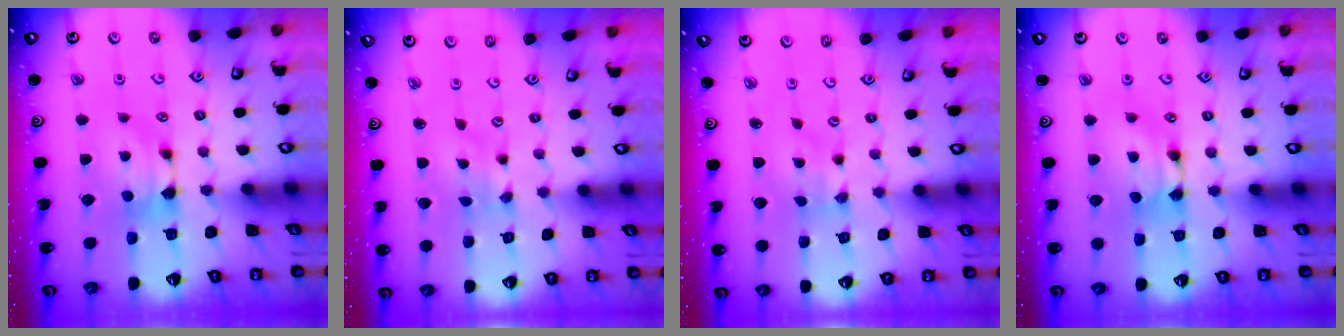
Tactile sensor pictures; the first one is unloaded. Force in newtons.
{"total": 3.7, "press": 3.6, "slide": 0.8}
{"total": 2.4, "press": 2.4, "slide": 0.7}
{"total": 1.9, "press": 1.9, "slide": 0.1}